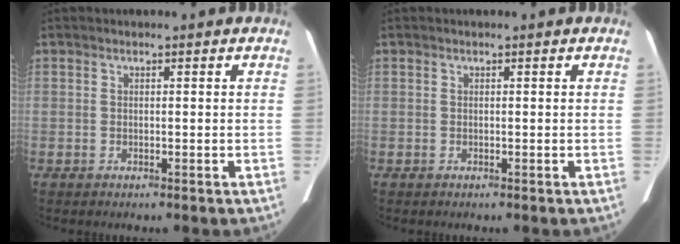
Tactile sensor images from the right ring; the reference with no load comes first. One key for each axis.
{"total": 0.0}